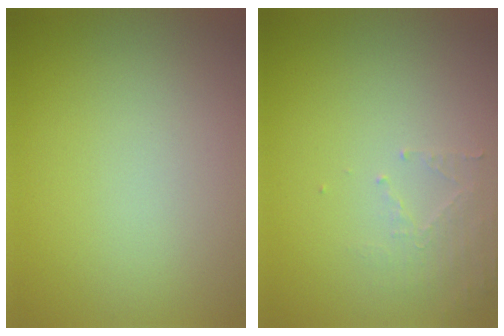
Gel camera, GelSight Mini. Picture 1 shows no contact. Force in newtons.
{"total": 1.7, "press": 1.7, "slide": 0.3}